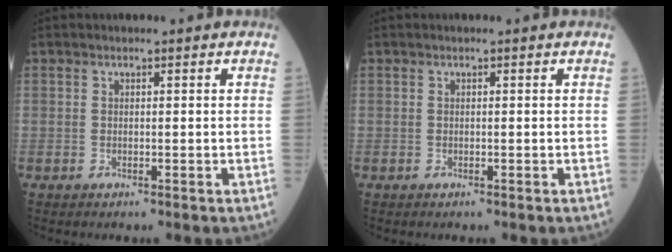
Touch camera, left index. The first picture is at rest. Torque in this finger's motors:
{"motor_torque": [-0.17, -0.07, 0.03, 0.02]}